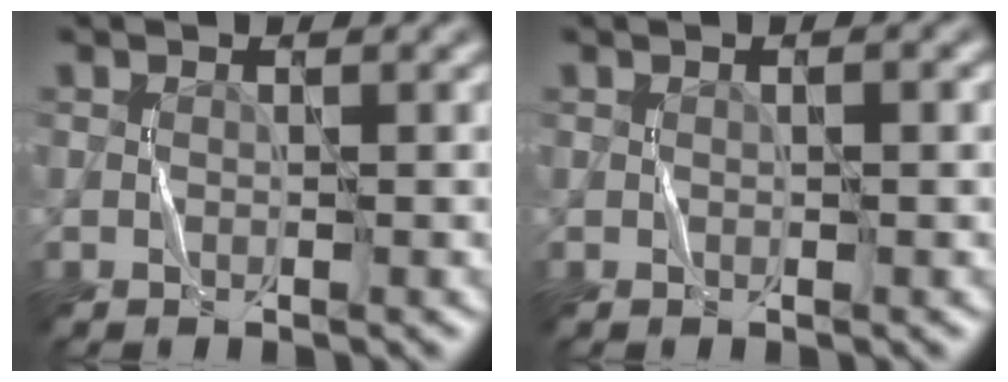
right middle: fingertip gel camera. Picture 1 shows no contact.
{"total": 0.7, "force": [0.2, 0.1, 0.7], "torque": [-0.011, 0.003, 0.002]}